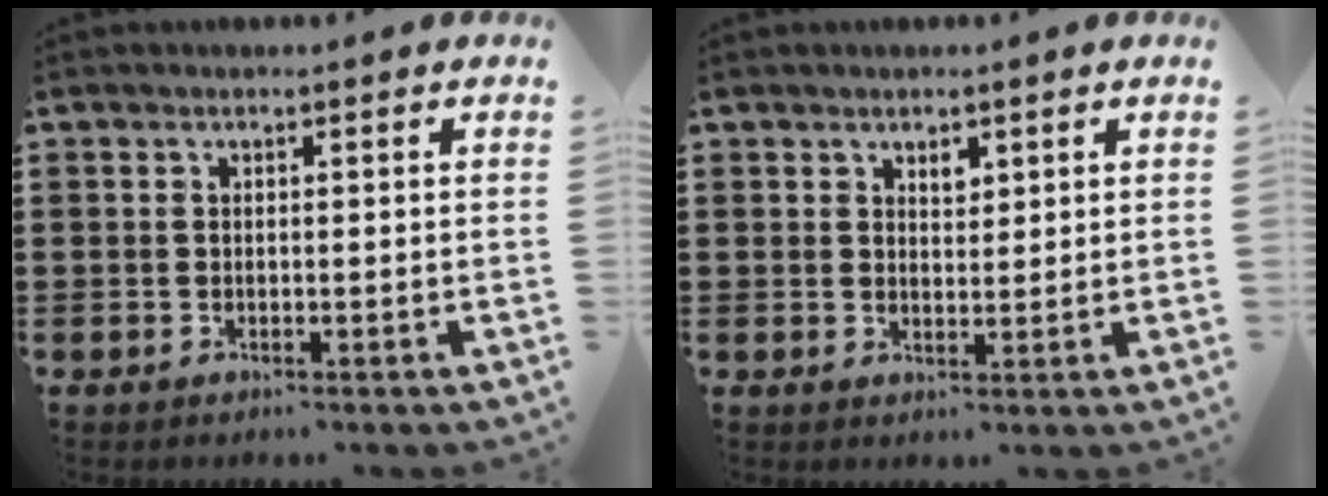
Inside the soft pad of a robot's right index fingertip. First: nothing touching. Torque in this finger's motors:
{"motor_torque": [0.02, -0.01, 0.02, 0.00]}